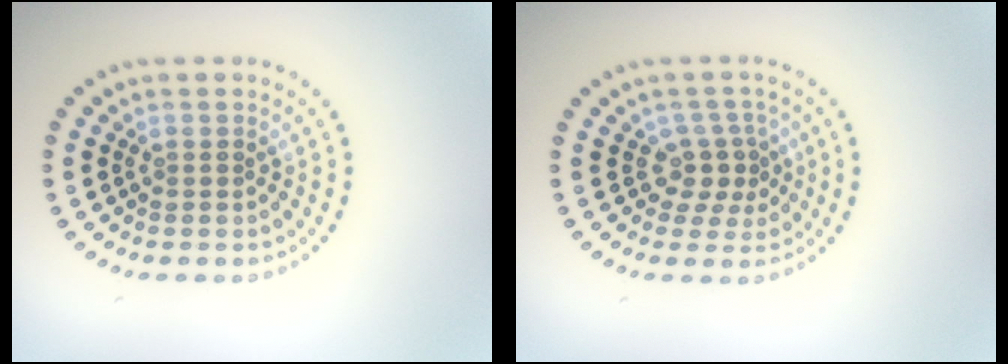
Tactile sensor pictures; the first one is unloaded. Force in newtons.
{"total": 2.5, "press": 1.8, "slide": 1.8}